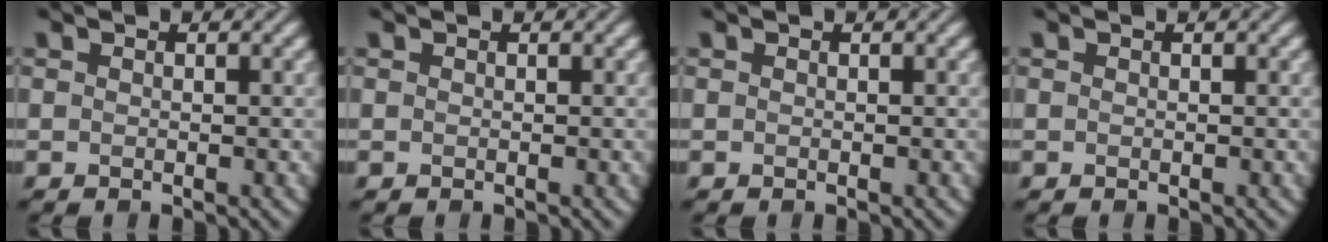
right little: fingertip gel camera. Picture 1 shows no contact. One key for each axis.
{"total": 0.0}
{"total": 0.0}
{"total": 0.0}